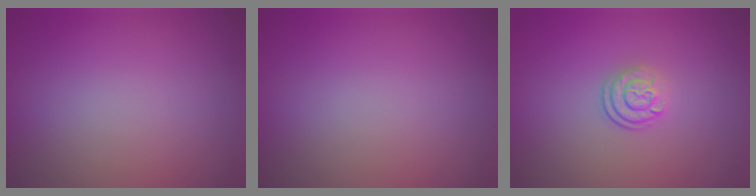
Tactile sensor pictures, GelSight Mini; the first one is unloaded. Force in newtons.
{"total": 0.0}
{"total": 2.4, "press": 1.7, "slide": 1.7}